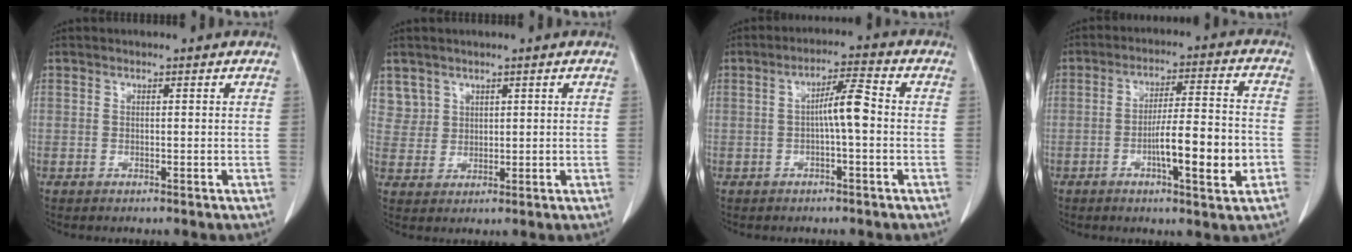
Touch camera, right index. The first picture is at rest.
{"total": 3.6, "force": [2.3, 2.8, -0.3], "torque": [0.024, 0.004, 0.044]}
{"total": 5.0, "force": [-0.4, 0.4, 4.9], "torque": [-0.079, 0.016, -0.005]}
{"total": 11.0, "force": [-3.4, 1.2, 10.4], "torque": [-0.162, 0.008, -0.051]}